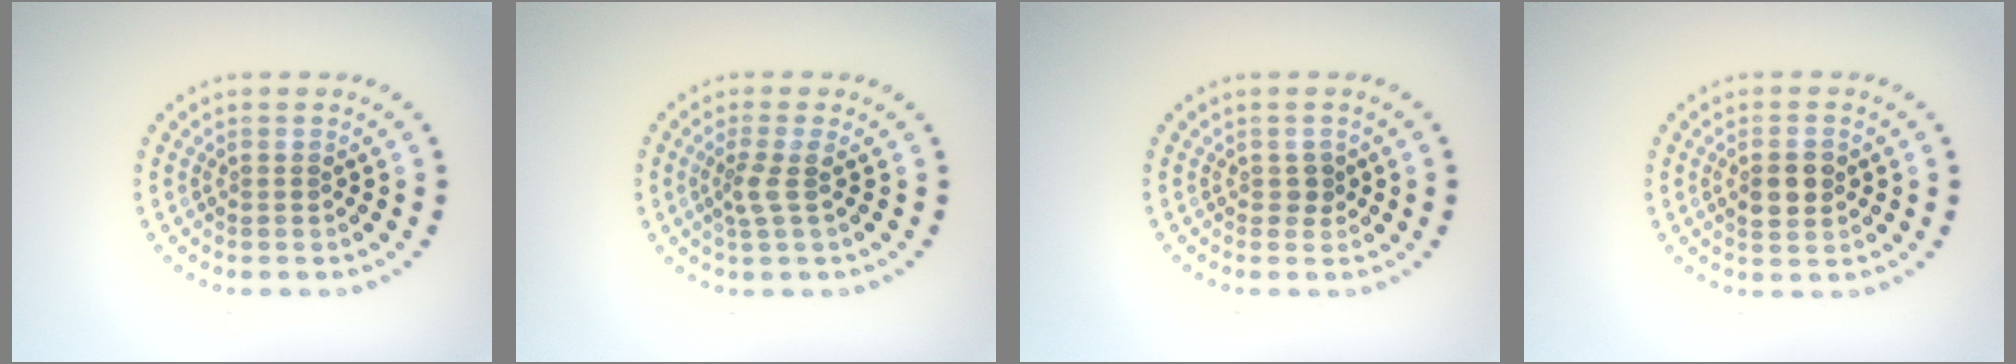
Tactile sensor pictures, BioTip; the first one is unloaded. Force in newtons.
{"total": 1.9, "press": 1.3, "slide": 1.3}
{"total": 0.9, "press": 0.8, "slide": 0.4}
{"total": 2.8, "press": 2.8, "slide": 0.2}